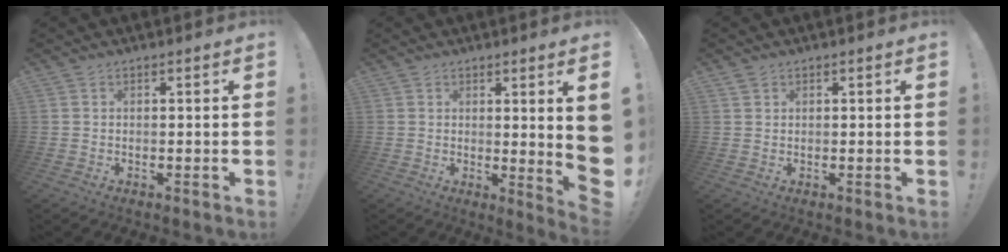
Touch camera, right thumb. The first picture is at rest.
{"total": 7.2, "force": [1.0, -0.7, 7.1], "torque": [-0.091, -0.031, 0.013]}
{"total": 1.2, "force": [0.9, 0.8, 0.0], "torque": [0.007, -0.003, 0.016]}